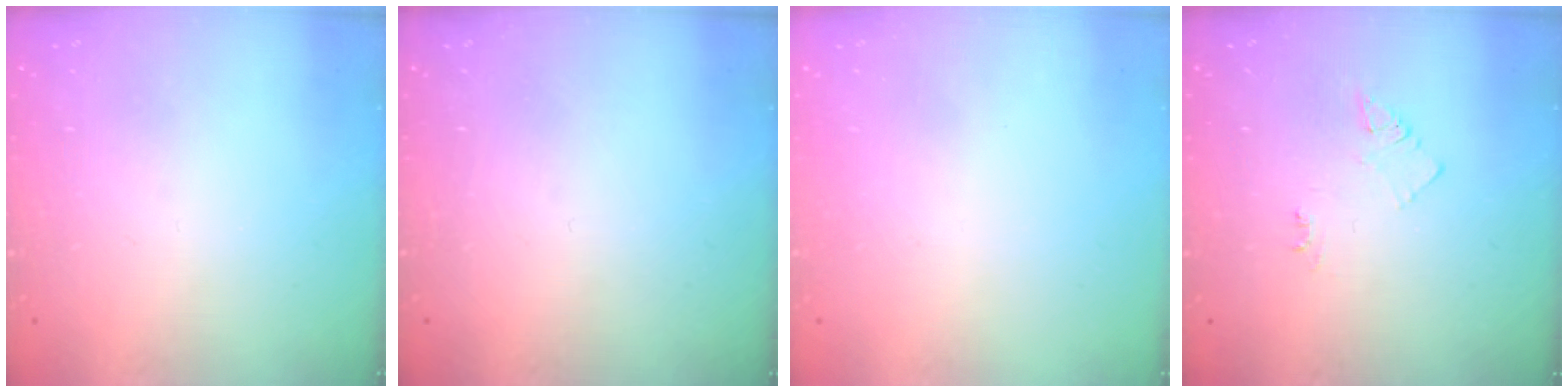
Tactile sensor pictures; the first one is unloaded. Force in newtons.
{"total": 0.0}
{"total": 3.5, "press": 3.4, "slide": 0.4}
{"total": 3.8, "press": 3.8, "slide": 0.5}